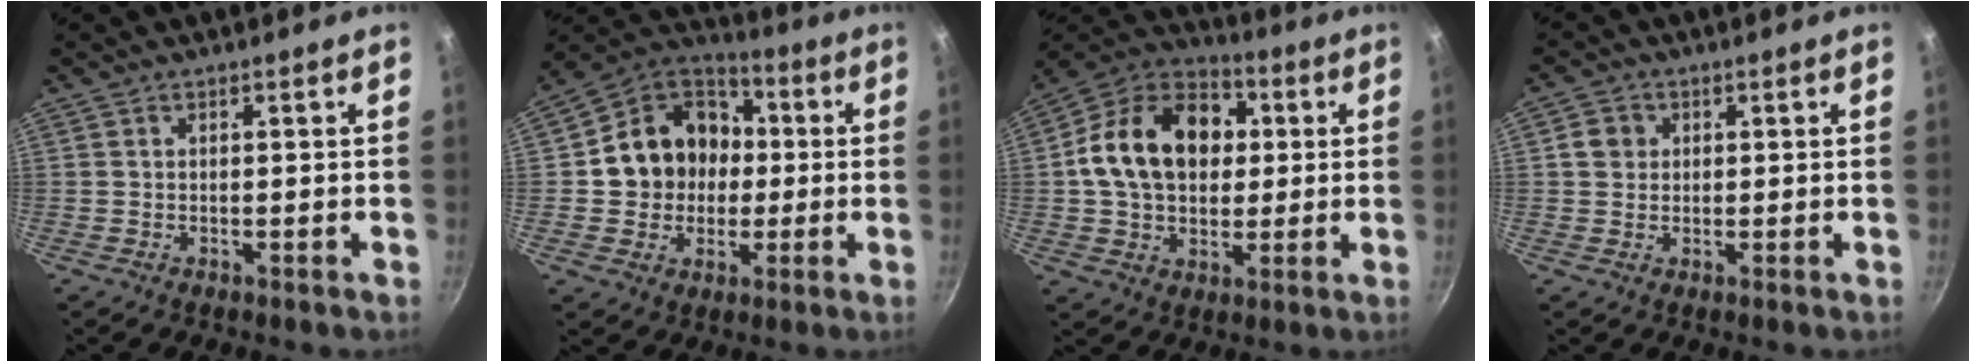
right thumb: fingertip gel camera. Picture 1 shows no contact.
{"total": 15.8, "force": [0.4, 14.0, 7.5], "torque": [-0.092, 0.034, -0.004]}
{"total": 20.0, "force": [2.7, 14.8, 13.2], "torque": [-0.193, 0.027, 0.032]}
{"total": 3.6, "force": [0.6, 3.3, 1.3], "torque": [-0.003, 0.006, 0.005]}